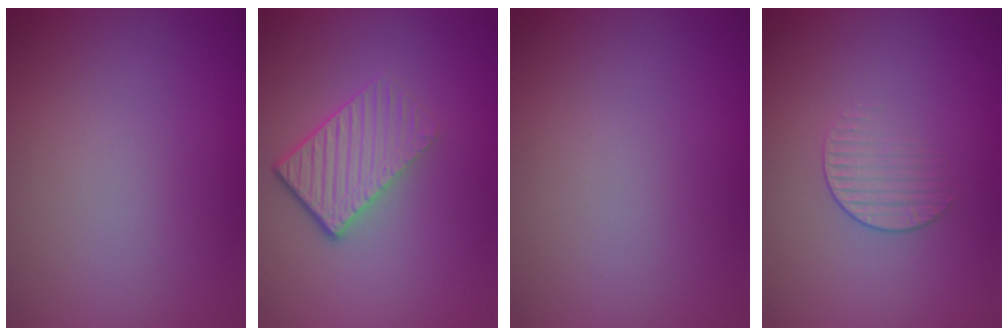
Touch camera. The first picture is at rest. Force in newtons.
{"total": 4.3, "press": 2.9, "slide": 3.1}
{"total": 0.0}
{"total": 1.5, "press": 0.7, "slide": 1.3}